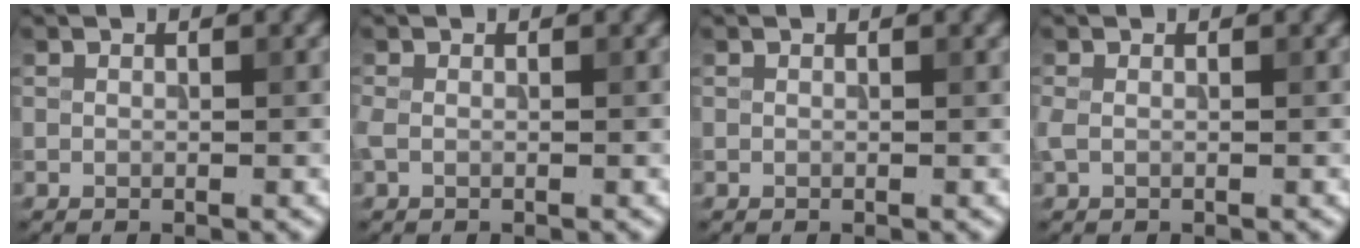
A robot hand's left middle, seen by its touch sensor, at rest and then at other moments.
{"total": 0.8, "force": [-0.2, 0.4, 0.7], "torque": [-0.021, -0.002, -0.006]}
{"total": 0.0}
{"total": 0.8, "force": [-0.1, 0.4, 0.7], "torque": [-0.021, -0.001, -0.002]}